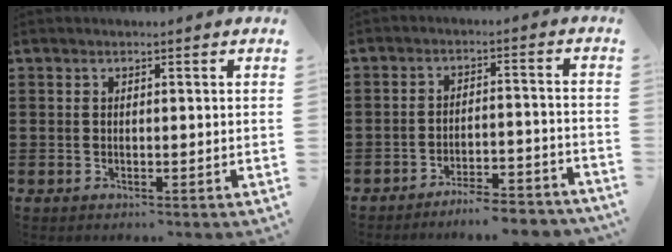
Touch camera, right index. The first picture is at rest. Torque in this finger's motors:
{"motor_torque": [1.10, 1.04, 0.31, 0.04]}